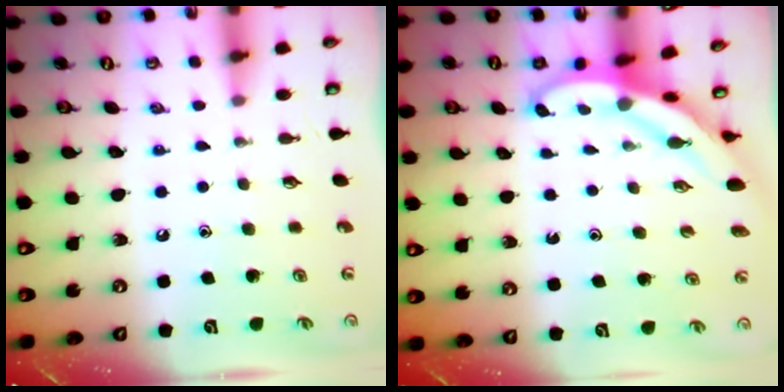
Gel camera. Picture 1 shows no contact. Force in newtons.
{"total": 3.6, "press": 3.6, "slide": 0.1}